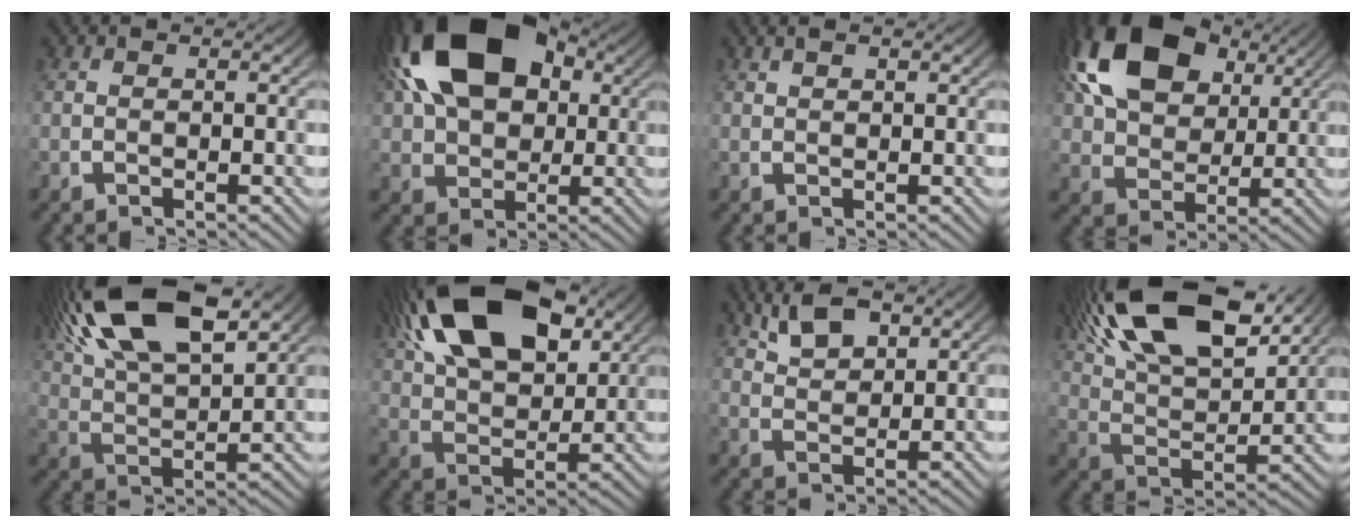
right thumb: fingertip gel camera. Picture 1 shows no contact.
{"total": 14.1, "force": [4.7, 9.1, 9.7], "torque": [-0.201, 0.004, 0.086]}
{"total": 1.3, "force": [1.1, 0.3, 0.7], "torque": [-0.005, 0.006, 0.020]}
{"total": 12.2, "force": [4.9, 7.9, 7.9], "torque": [-0.179, -0.008, 0.089]}
{"total": 10.7, "force": [5.1, 5.1, 7.9], "torque": [-0.164, -0.003, 0.091]}
{"total": 12.4, "force": [5.1, 6.6, 9.1], "torque": [-0.175, -0.004, 0.093]}
{"total": 4.4, "force": [3.2, 1.6, 2.6], "torque": [-0.048, 0.000, 0.065]}
{"total": 12.3, "force": [6.0, 5.9, 9.0], "torque": [-0.187, -0.002, 0.099]}